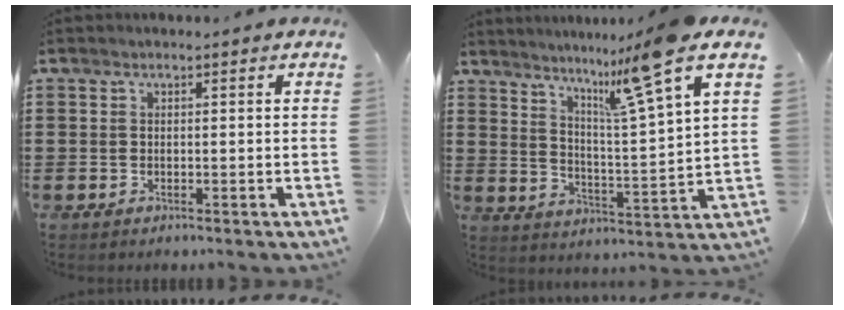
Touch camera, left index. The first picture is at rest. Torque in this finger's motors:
{"motor_torque": [1.11, -1.03, 0.95, 0.21]}